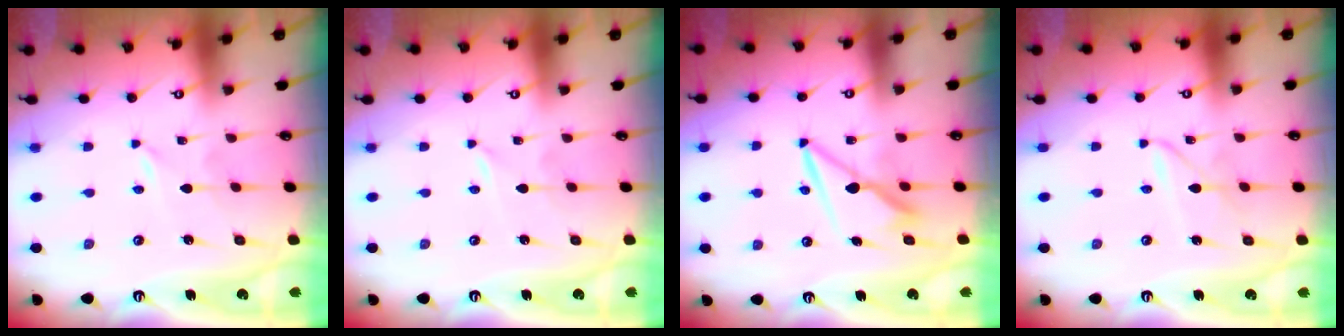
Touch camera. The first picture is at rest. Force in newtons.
{"total": 0.0}
{"total": 8.3, "press": 8.2, "slide": 1.2}
{"total": 2.3, "press": 2.3, "slide": 0.2}